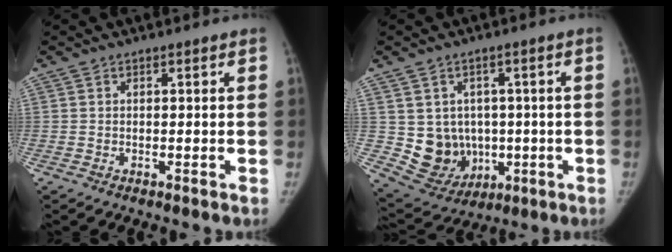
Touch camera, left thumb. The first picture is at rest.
{"total": 10.7, "force": [-0.3, 9.4, 5.1], "torque": [-0.048, -0.001, 0.026]}